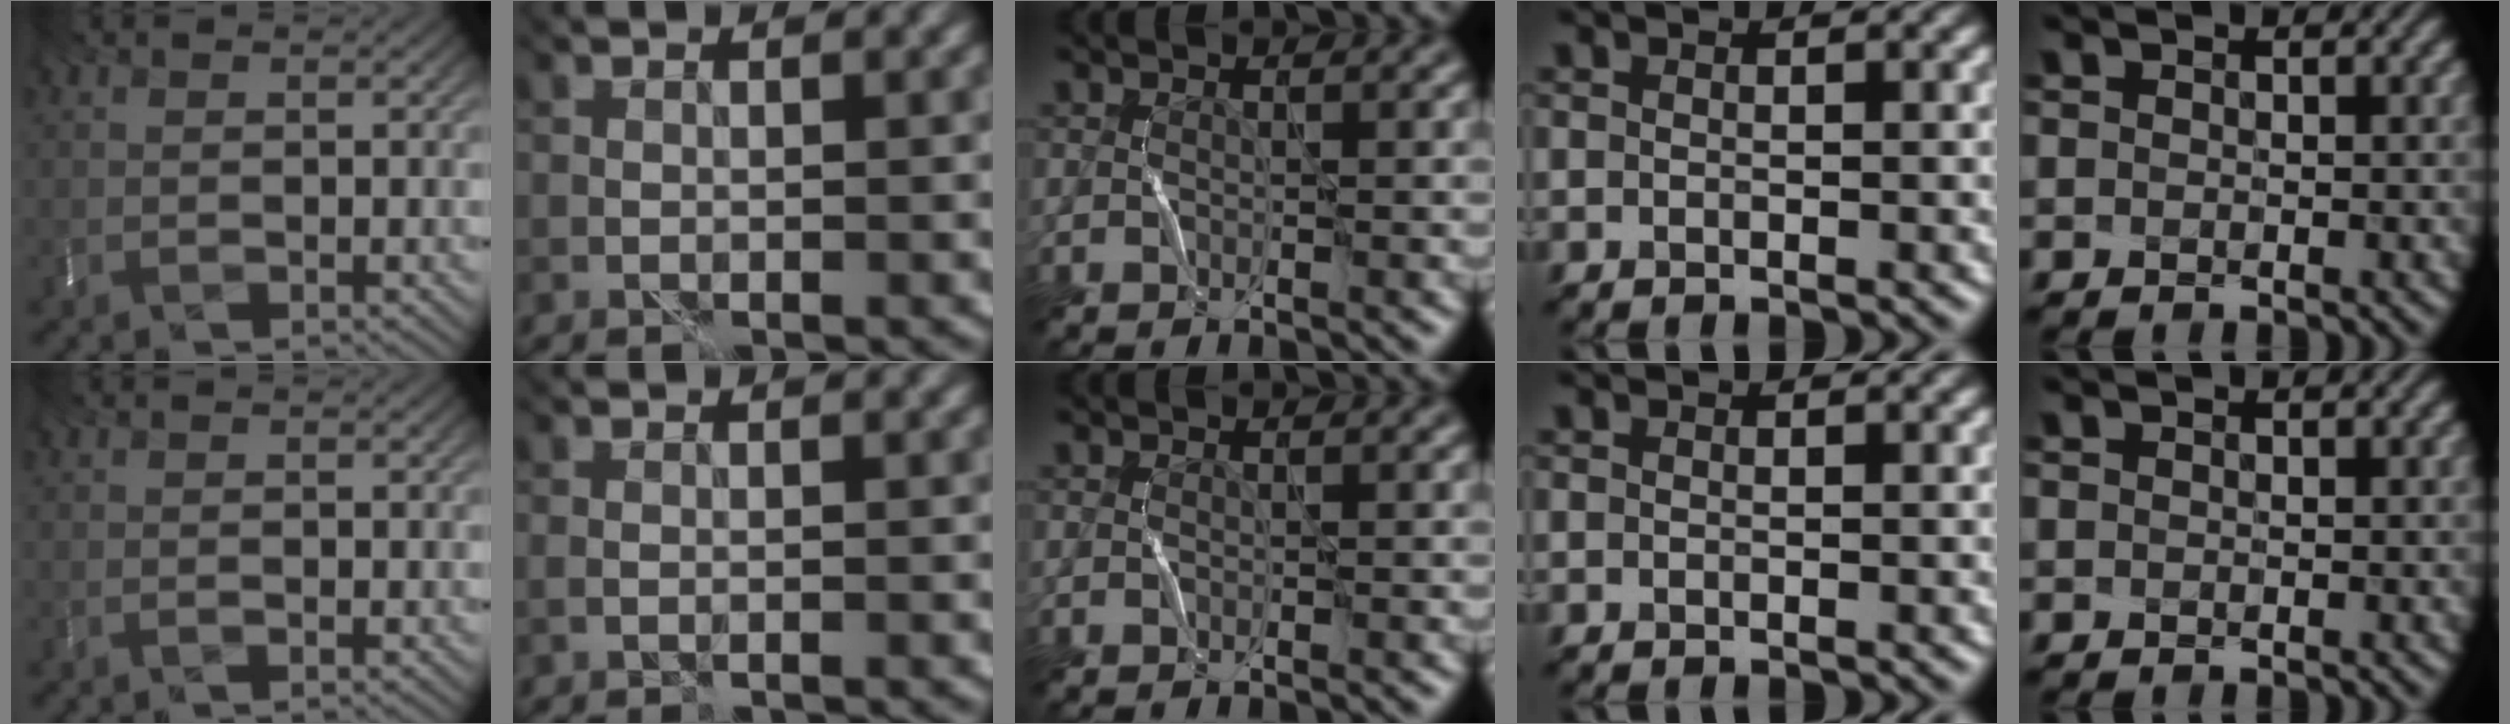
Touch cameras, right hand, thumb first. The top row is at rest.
{"index": {"total": 0.7, "force": [-0.6, 0.0, 0.4], "torque": [-0.007, 0.003, -0.011]}}